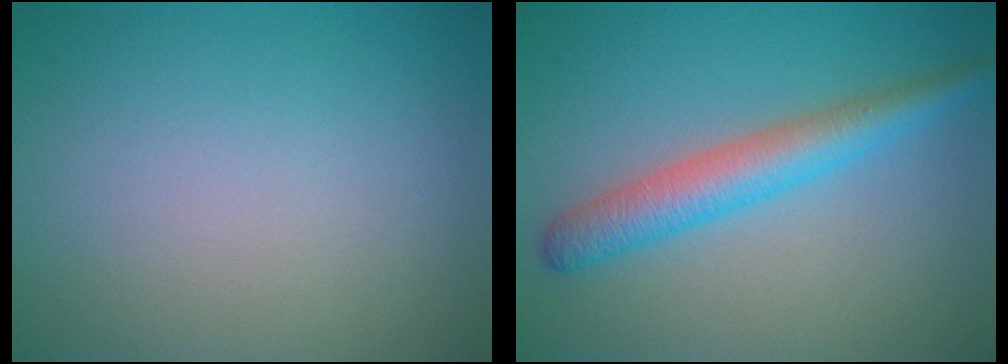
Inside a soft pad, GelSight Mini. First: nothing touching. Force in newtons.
{"total": 4.3, "press": 4.3, "slide": 0.1}